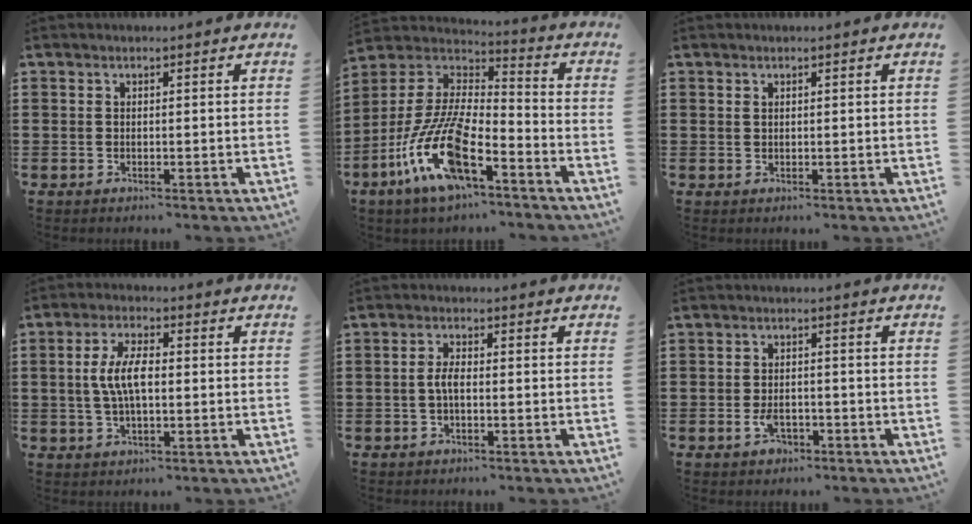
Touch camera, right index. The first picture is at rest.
{"total": 14.4, "force": [-8.2, 4.5, 10.9], "torque": [-0.260, -0.008, -0.163]}
{"total": 0.6, "force": [0.4, 0.4, 0.2], "torque": [-0.006, 0.002, 0.007]}
{"total": 6.5, "force": [0.1, 2.6, 5.9], "torque": [-0.132, 0.002, -0.007]}
{"total": 2.6, "force": [-0.4, 0.9, 2.4], "torque": [-0.053, 0.001, -0.011]}
{"total": 2.9, "force": [-1.3, 1.6, 2.0], "torque": [-0.039, -0.001, -0.024]}